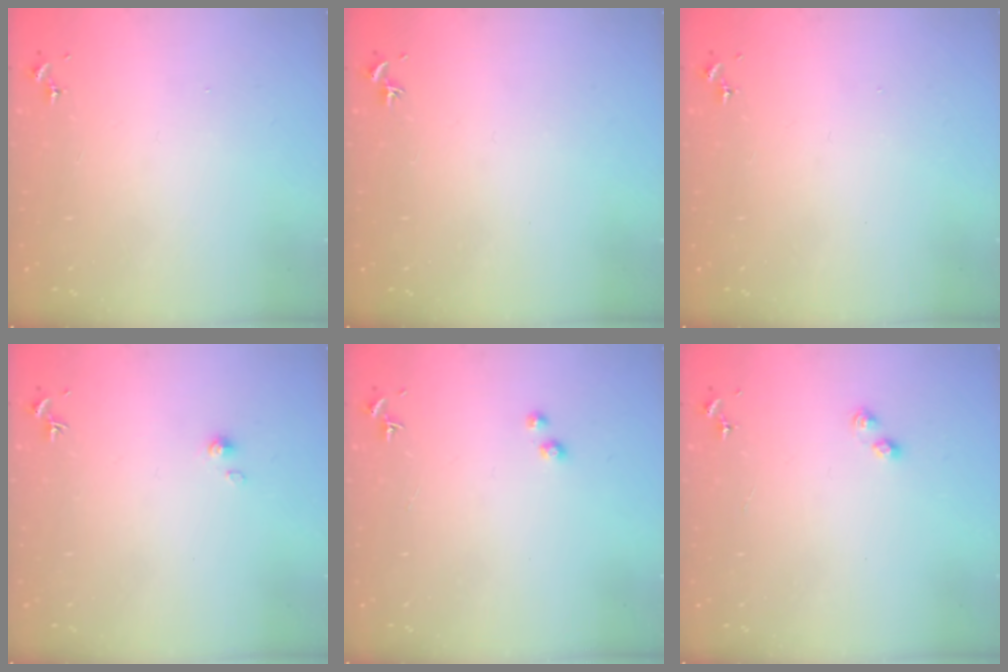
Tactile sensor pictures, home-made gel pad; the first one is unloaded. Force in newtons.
{"total": 0.0}
{"total": 0.0}
{"total": 2.8, "press": 2.8, "slide": 0.4}
{"total": 1.8, "press": 1.7, "slide": 0.2}
{"total": 2.8, "press": 2.8, "slide": 0.3}